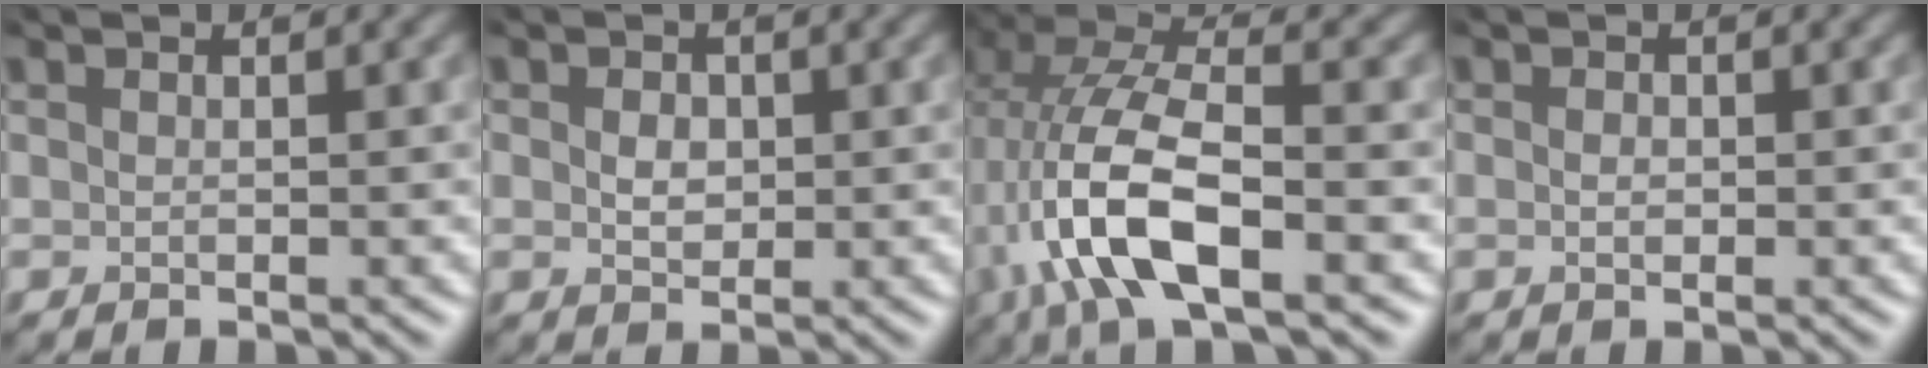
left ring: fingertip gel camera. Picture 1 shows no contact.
{"total": 1.4, "force": [-0.3, 1.1, 0.7], "torque": [-0.022, -0.007, 0.003]}
{"total": 8.7, "force": [-3.3, 3.3, 7.3], "torque": [-0.156, 0.007, -0.067]}
{"total": 0.6, "force": [-0.4, 0.4, 0.2], "torque": [-0.008, -0.004, 0.001]}